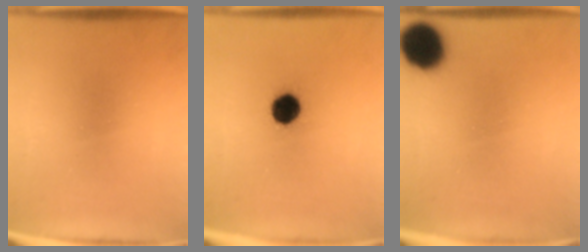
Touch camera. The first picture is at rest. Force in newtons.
{"total": 6.7}
{"total": 12.0}